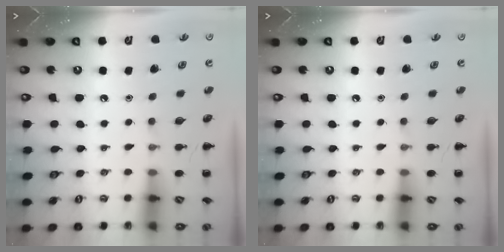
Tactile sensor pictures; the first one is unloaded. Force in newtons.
{"total": 0.0}